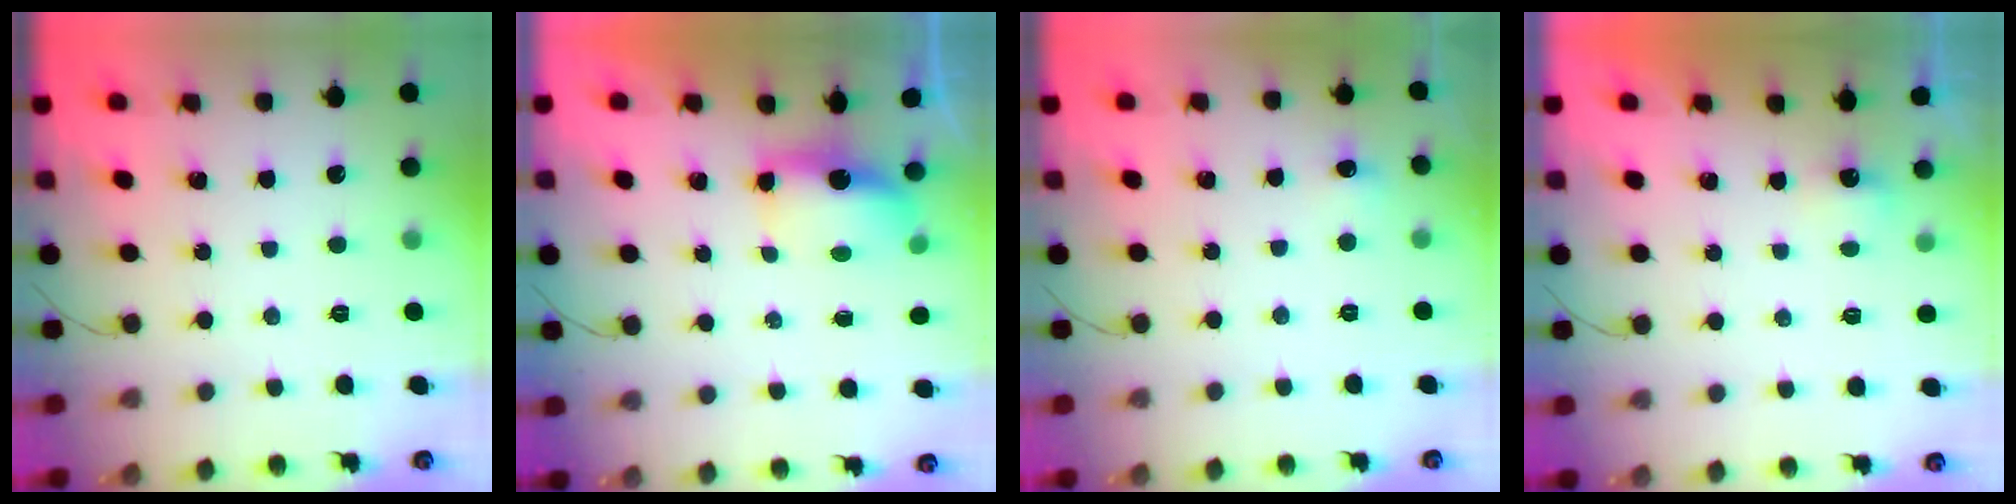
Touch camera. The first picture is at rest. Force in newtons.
{"total": 6.5, "press": 6.4, "slide": 0.4}
{"total": 4.8, "press": 4.6, "slide": 1.4}
{"total": 2.2, "press": 2.2, "slide": 0.5}